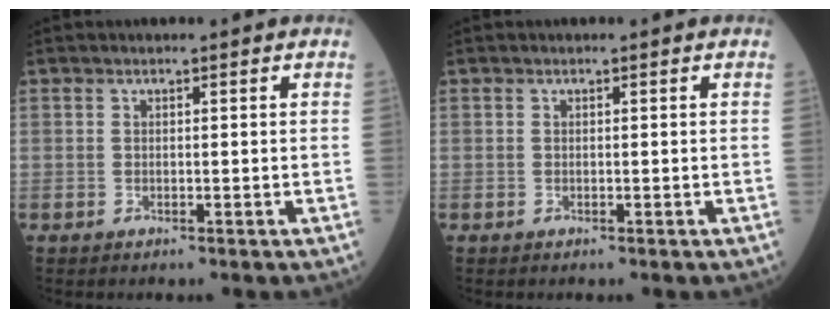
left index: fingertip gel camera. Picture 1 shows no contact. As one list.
[{"total": 0.0}]